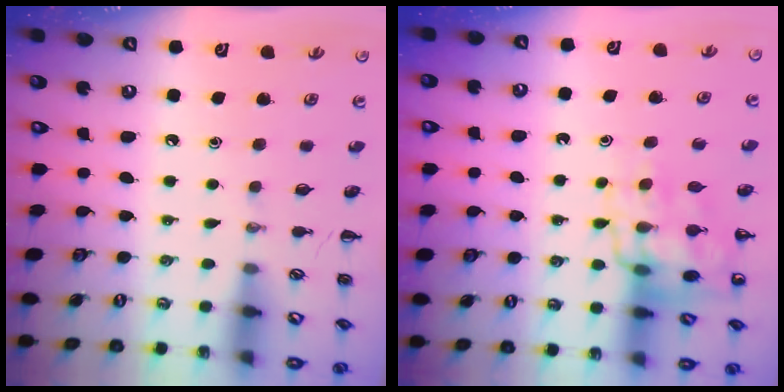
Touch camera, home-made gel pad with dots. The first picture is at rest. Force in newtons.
{"total": 12.0, "press": 11.7, "slide": 2.5}